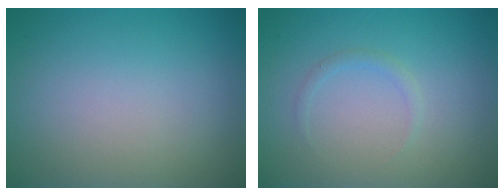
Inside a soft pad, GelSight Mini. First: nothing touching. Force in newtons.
{"total": 0.8, "press": 0.8, "slide": 0.0}